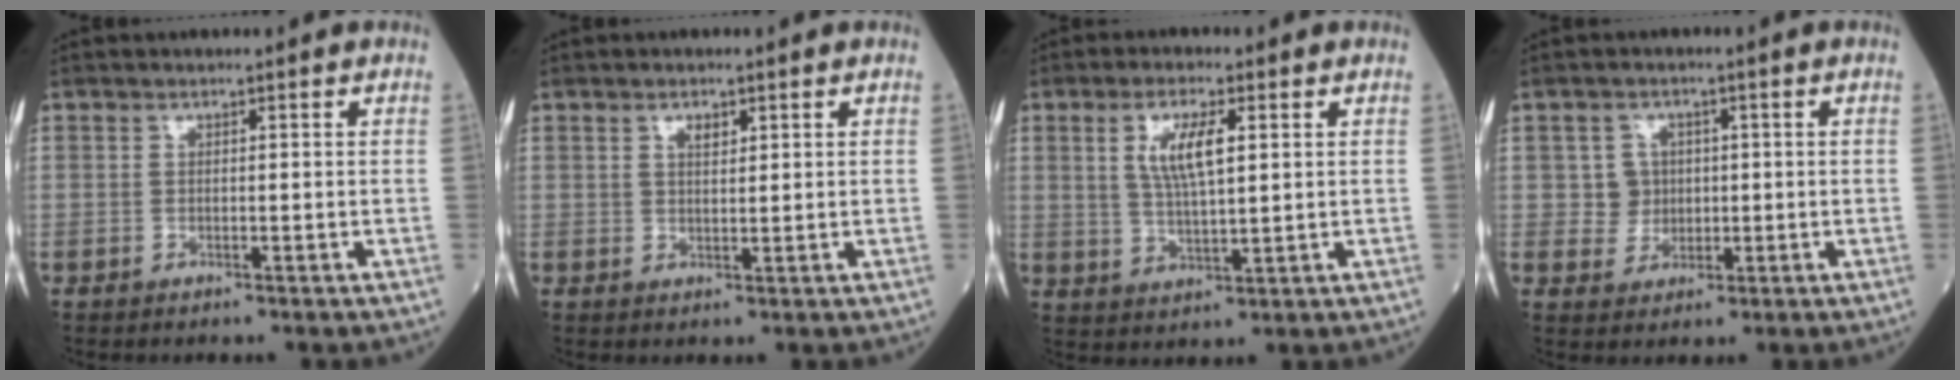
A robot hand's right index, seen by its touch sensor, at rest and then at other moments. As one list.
[{"total": 1.7, "force": [0.9, 0.8, 1.1], "torque": [-0.018, 0.001, 0.016]}, {"total": 6.5, "force": [2.0, 1.5, 6.0], "torque": [-0.120, 0.003, 0.044]}, {"total": 3.6, "force": [0.3, 3.5, 0.3], "torque": [0.004, 0.008, 0.007]}]